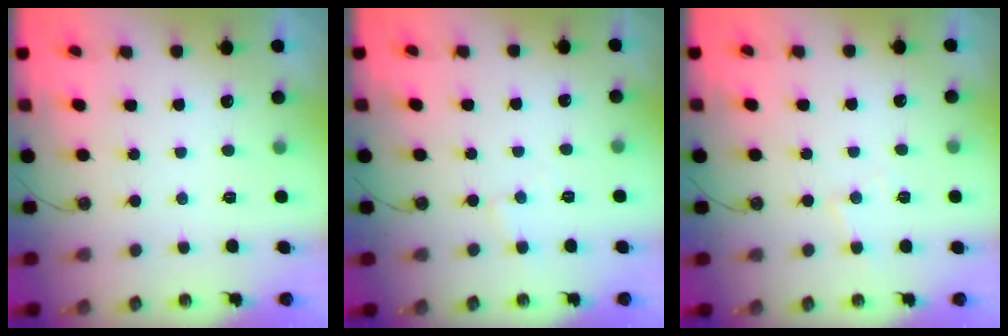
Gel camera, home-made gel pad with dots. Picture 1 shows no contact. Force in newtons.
{"total": 4.2, "press": 4.1, "slide": 0.7}
{"total": 4.9, "press": 4.8, "slide": 0.6}